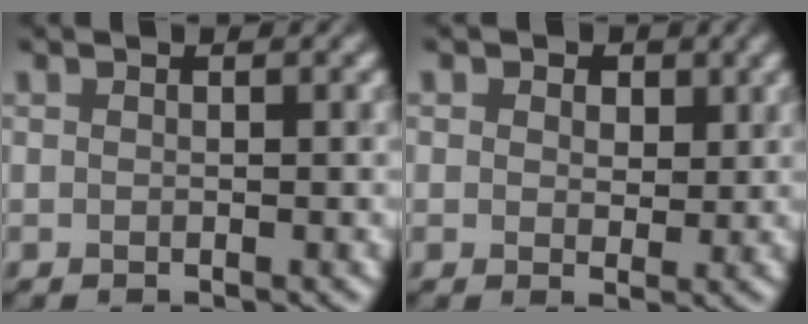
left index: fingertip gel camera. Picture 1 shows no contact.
{"total": 3.1, "force": [1.4, 2.2, 1.6], "torque": [-0.026, 0.001, 0.004]}